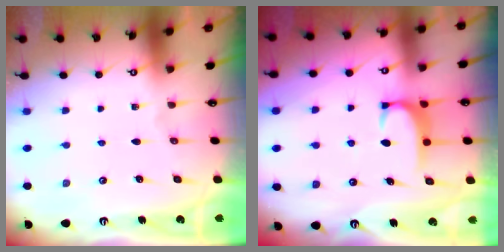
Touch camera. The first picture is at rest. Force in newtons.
{"total": 1.9, "press": 1.8, "slide": 0.5}